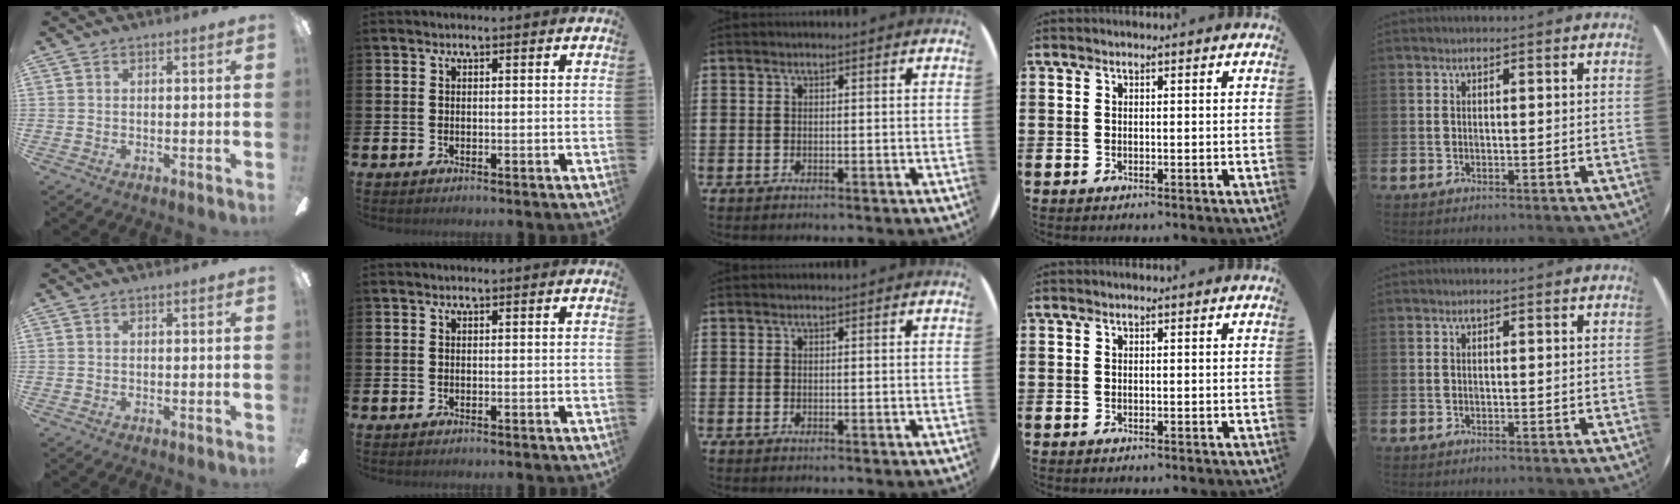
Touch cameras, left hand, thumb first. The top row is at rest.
{}